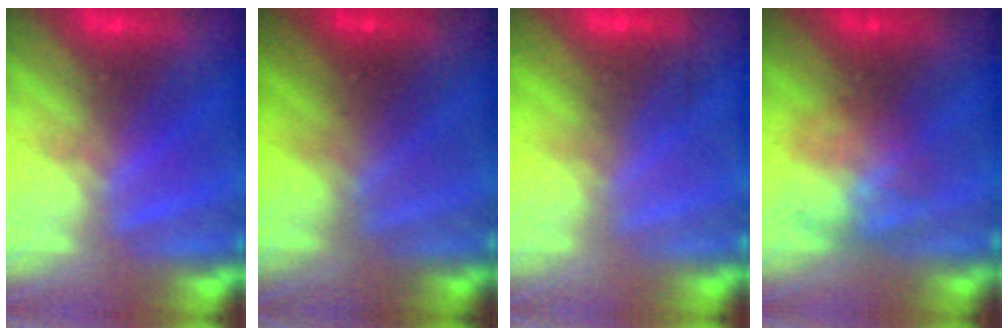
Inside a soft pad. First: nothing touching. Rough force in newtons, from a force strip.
{"total": 1.8}
{"total": 2.4}
{"total": 2.9}